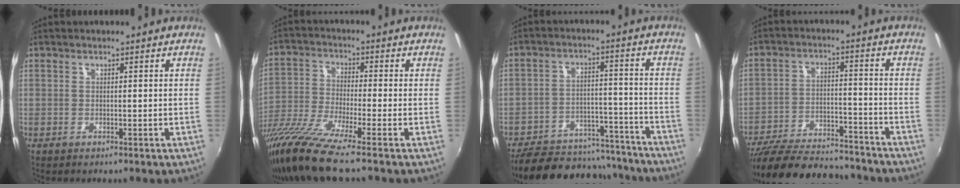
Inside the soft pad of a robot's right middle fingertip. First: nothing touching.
{"total": 13.6, "force": [-10.6, -0.8, 8.4], "torque": [-0.179, -0.045, -0.204]}
{"total": 22.2, "force": [-19.1, 8.4, 7.6], "torque": [-0.161, 0.029, -0.243]}
{"total": 21.8, "force": [-19.0, 5.7, 9.1], "torque": [-0.185, -0.022, -0.278]}